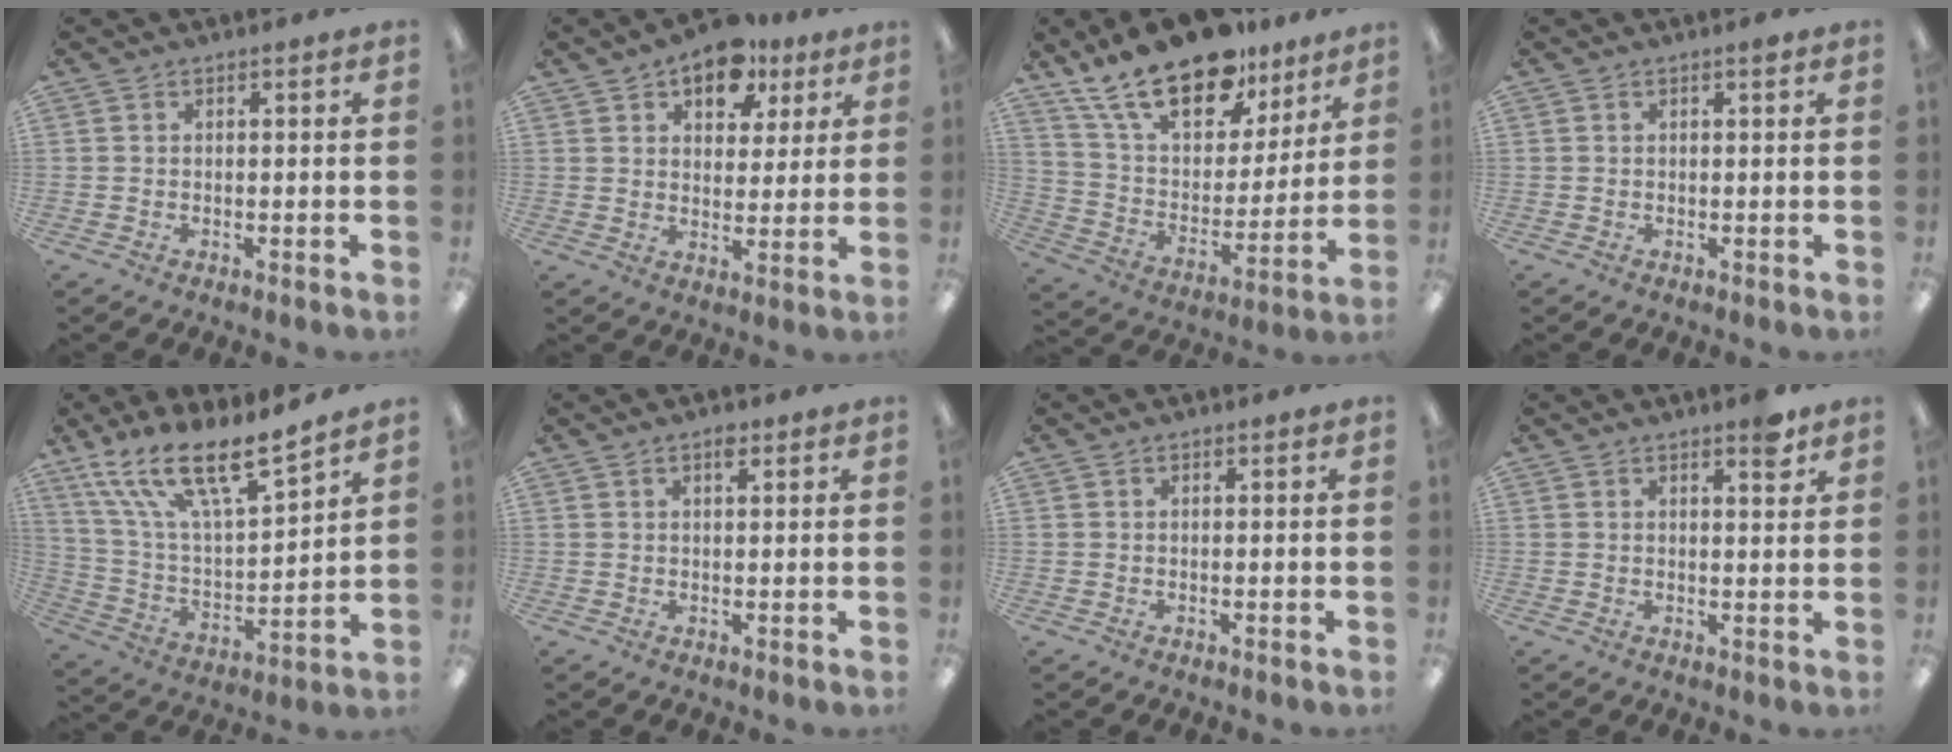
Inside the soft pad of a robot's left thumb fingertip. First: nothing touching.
{"total": 10.5, "force": [7.2, 6.0, 4.7], "torque": [-0.053, -0.038, 0.124]}
{"total": 22.5, "force": [16.2, 10.2, 11.7], "torque": [-0.217, -0.100, 0.286]}
{"total": 0.7, "force": [0.5, 0.0, 0.4], "torque": [-0.002, -0.002, 0.006]}
{"total": 17.8, "force": [13.8, 4.6, 10.2], "torque": [-0.199, -0.091, 0.243]}
{"total": 2.1, "force": [1.4, 0.8, 1.3], "torque": [-0.012, -0.006, 0.021]}
{"total": 0.0}
{"total": 4.3, "force": [3.1, 1.2, 2.6], "torque": [-0.026, -0.015, 0.048]}